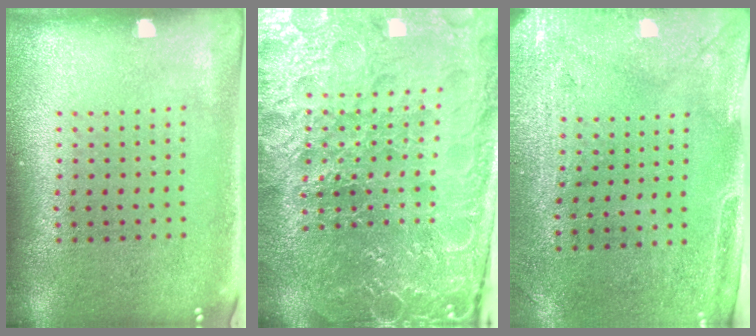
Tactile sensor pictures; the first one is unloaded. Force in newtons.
{"total": 5.2, "press": 4.9, "slide": 1.6}
{"total": 3.0, "press": 2.4, "slide": 1.7}